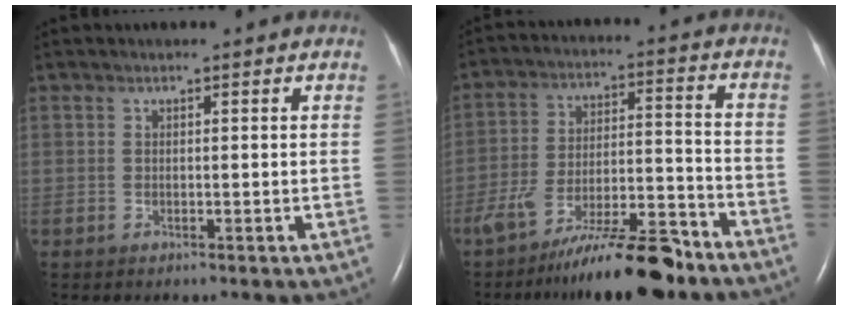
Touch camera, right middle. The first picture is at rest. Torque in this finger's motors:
{"motor_torque": [1.07, -1.07, 0.37, 0.18]}